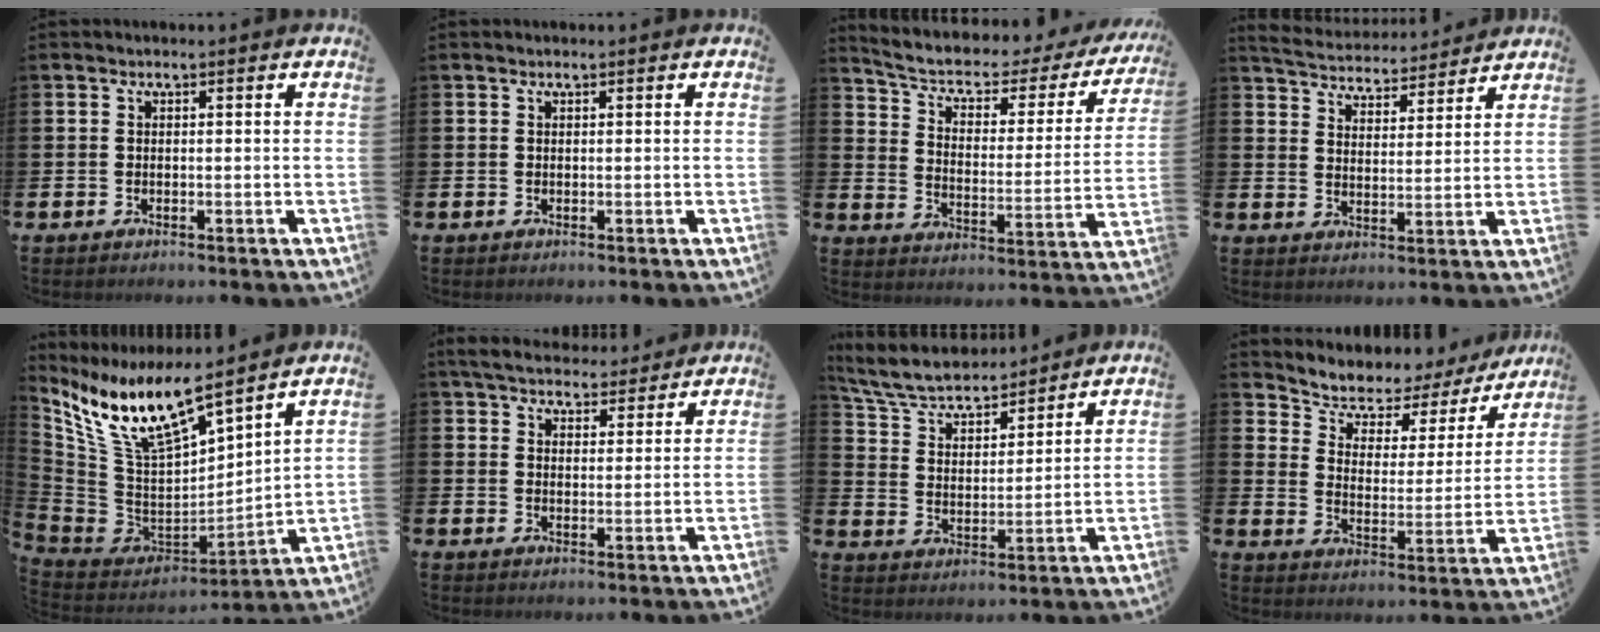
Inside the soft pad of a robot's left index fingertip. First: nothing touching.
{"total": 0.0}
{"total": 5.2, "force": [4.0, 2.2, 2.5], "torque": [-0.077, -0.032, 0.060]}
{"total": 5.1, "force": [5.0, 0.9, 0.2], "torque": [-0.032, -0.032, 0.088]}
{"total": 12.1, "force": [9.7, 2.7, 6.6], "torque": [-0.176, -0.059, 0.171]}
{"total": 5.3, "force": [5.1, 1.4, 0.8], "torque": [-0.034, -0.024, 0.091]}
{"total": 6.9, "force": [6.5, 1.6, 1.6], "torque": [-0.068, -0.041, 0.115]}
{"total": 6.4, "force": [5.6, 2.8, 1.4], "torque": [-0.067, -0.038, 0.093]}